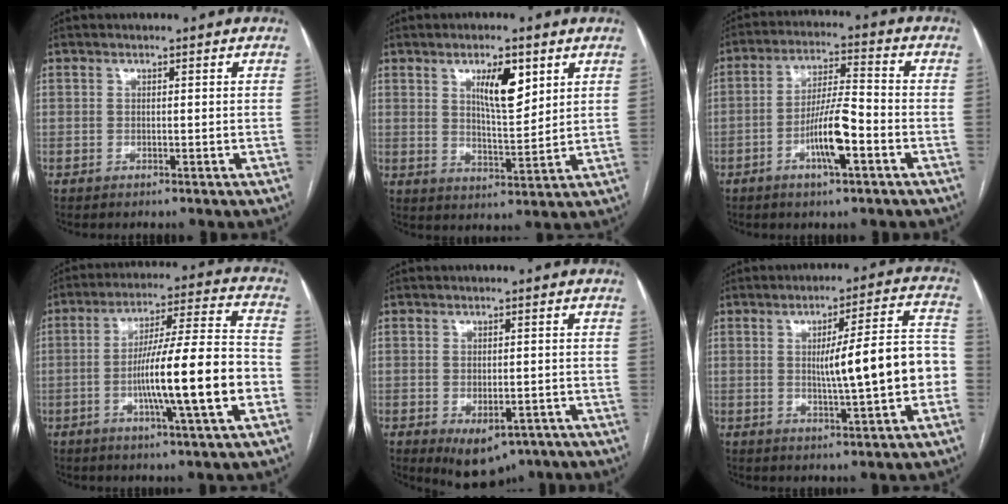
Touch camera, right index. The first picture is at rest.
{"total": 7.7, "force": [3.6, 2.1, 6.4], "torque": [-0.111, -0.003, 0.063]}
{"total": 9.1, "force": [-3.6, 1.2, 8.2], "torque": [-0.156, 0.003, -0.063]}
{"total": 16.5, "force": [-4.3, 0.3, 15.9], "torque": [-0.264, 0.006, -0.070]}
{"total": 7.3, "force": [-4.1, 4.0, 4.5], "torque": [-0.062, -0.004, -0.052]}
{"total": 12.3, "force": [-1.1, 1.3, 12.2], "torque": [-0.168, 0.028, -0.011]}